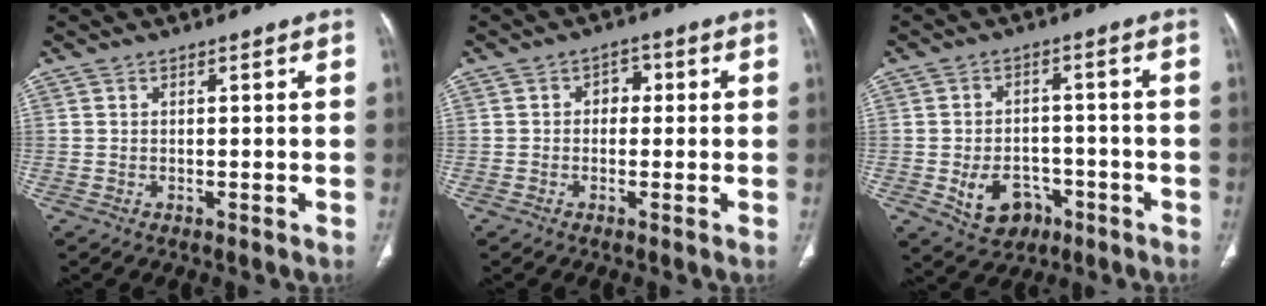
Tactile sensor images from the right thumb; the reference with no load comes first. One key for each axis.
{"total": 2.8, "fx": 0.1, "fy": 2.2, "fz": 1.7, "tx": -0.007, "ty": 0.011, "tz": -0.007}
{"total": 8.7, "fx": -3.4, "fy": 6.6, "fz": 4.6, "tx": -0.054, "ty": 0.027, "tz": -0.040}